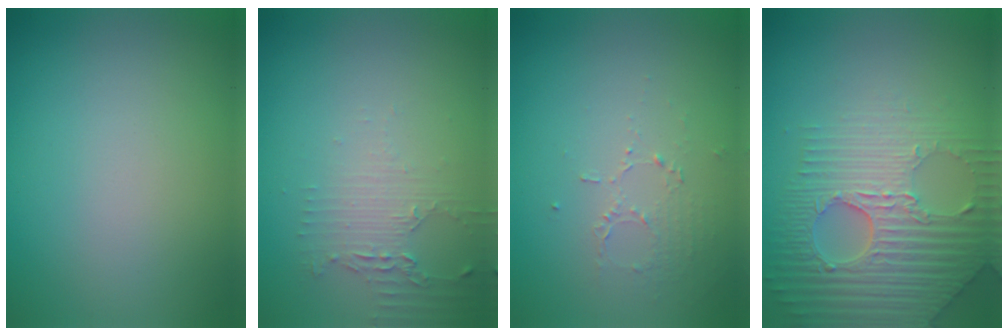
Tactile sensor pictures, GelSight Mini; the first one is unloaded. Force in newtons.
{"total": 2.2, "press": 1.8, "slide": 1.2}
{"total": 1.3, "press": 0.6, "slide": 1.1}
{"total": 7.6, "press": 5.5, "slide": 5.3}